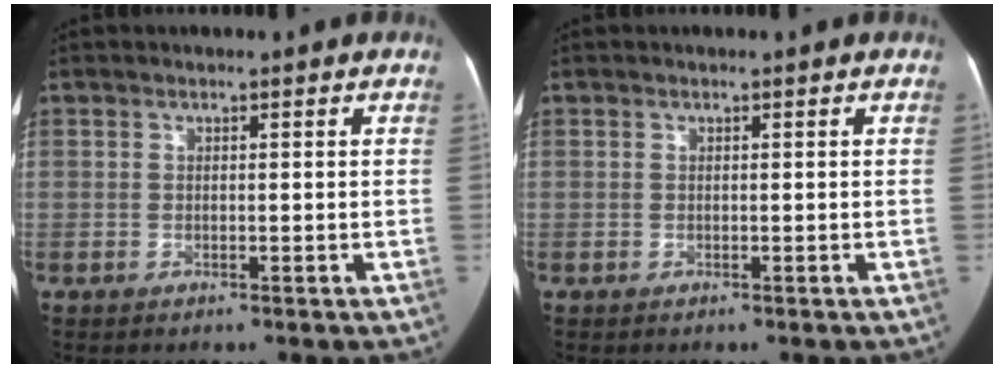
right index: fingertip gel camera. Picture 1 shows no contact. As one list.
[{"total": 0.0}]